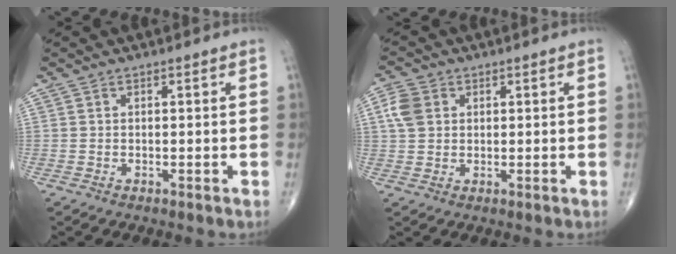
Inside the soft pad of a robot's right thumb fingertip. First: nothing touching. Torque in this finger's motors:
{"motor_torque": [-0.22, 0.24, 0.07, 0.00, 0.03]}